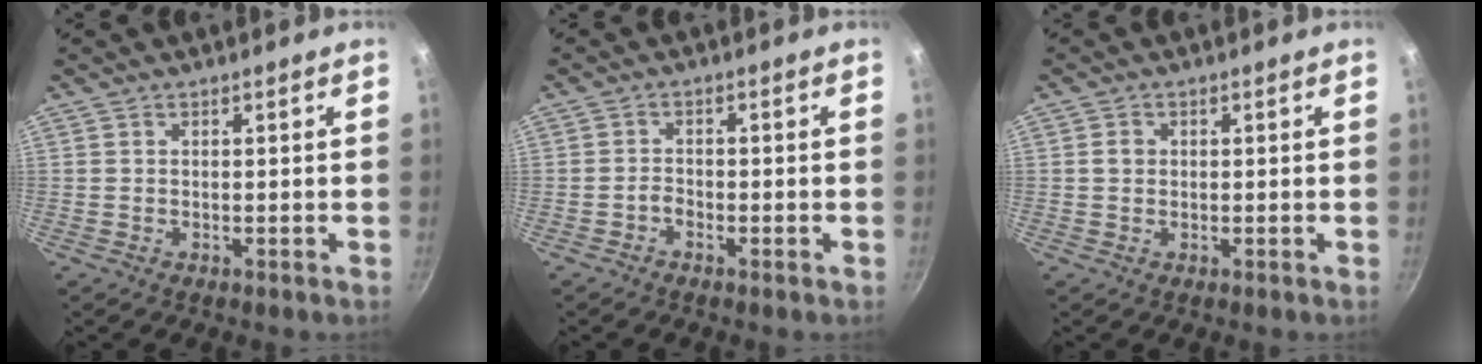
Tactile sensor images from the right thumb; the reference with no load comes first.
{"total": 1.5, "force": [-1.2, 0.7, 0.7], "torque": [-0.015, 0.011, -0.026]}
{"total": 1.8, "force": [0.2, 1.6, 0.8], "torque": [-0.008, 0.006, 0.001]}